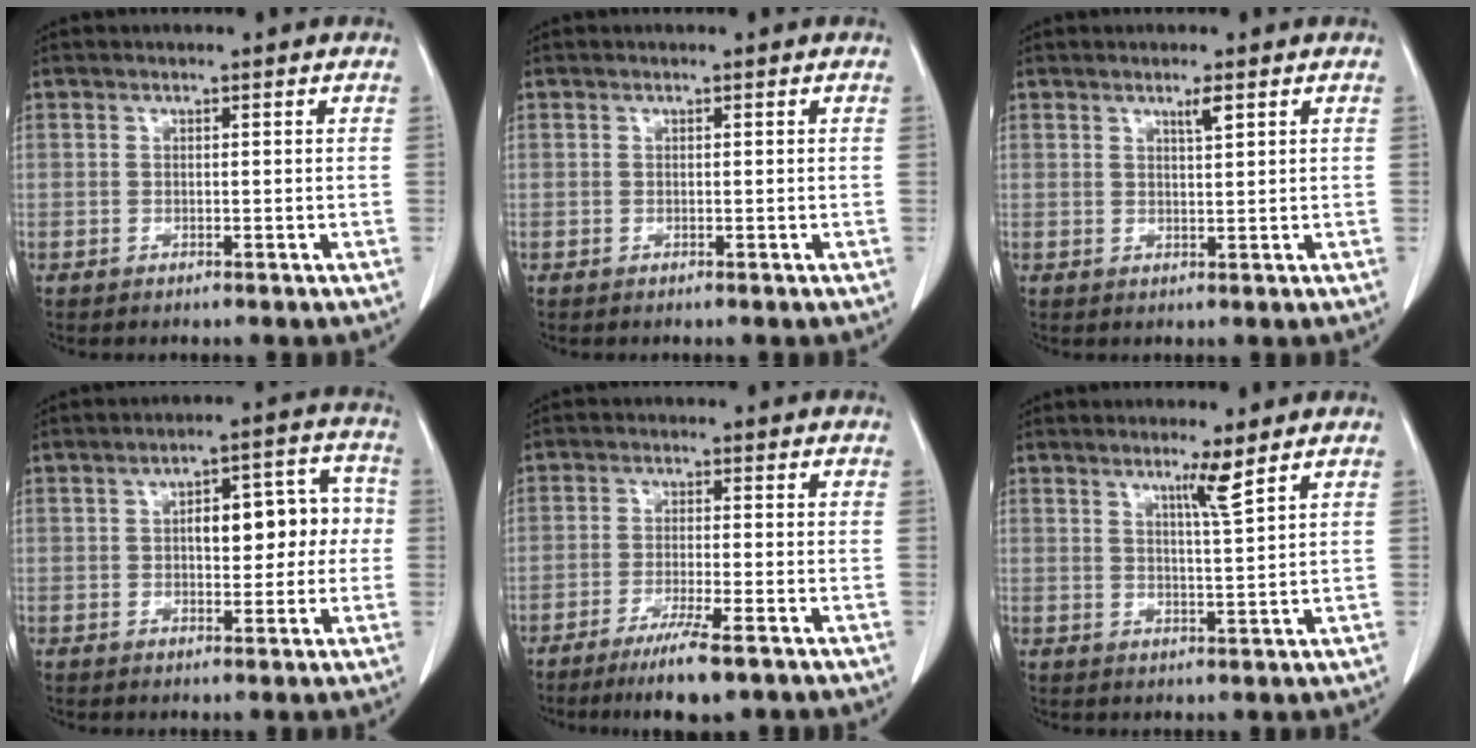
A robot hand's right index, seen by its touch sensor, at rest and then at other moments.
{"total": 0.0}
{"total": 1.8, "force": [1.1, -0.1, 1.4], "torque": [-0.026, -0.003, 0.020]}
{"total": 9.0, "force": [0.4, 3.8, 8.1], "torque": [-0.103, 0.042, 0.011]}
{"total": 7.2, "force": [-4.9, 0.2, 5.4], "torque": [-0.090, -0.018, -0.078]}
{"total": 3.5, "force": [2.3, -1.0, 2.5], "torque": [-0.045, -0.011, 0.043]}